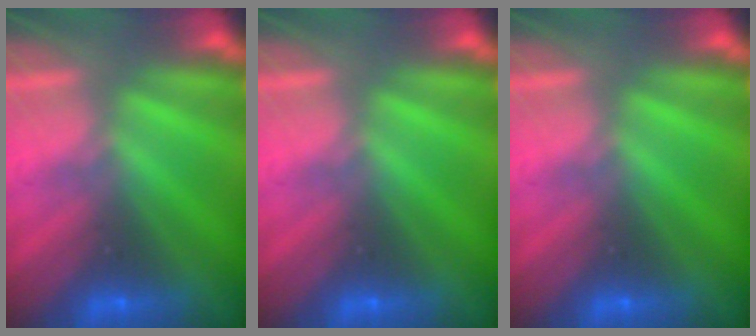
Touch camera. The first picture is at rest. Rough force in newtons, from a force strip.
{"total": 0.0}
{"total": 0.0}